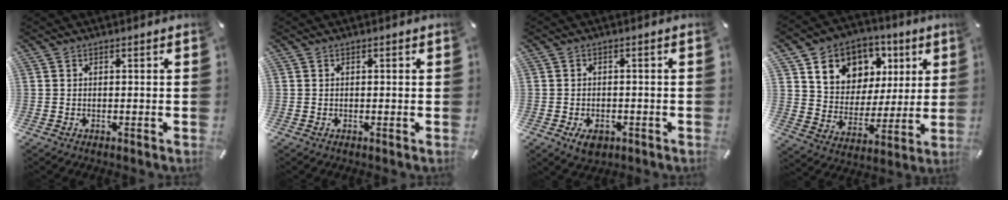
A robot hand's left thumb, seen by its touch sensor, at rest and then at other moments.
{"total": 0.0}
{"total": 3.8, "force": [-1.7, 2.6, 2.2], "torque": [-0.041, 0.006, -0.030]}
{"total": 12.4, "force": [5.9, 10.4, 3.3], "torque": [-0.067, -0.030, 0.115]}